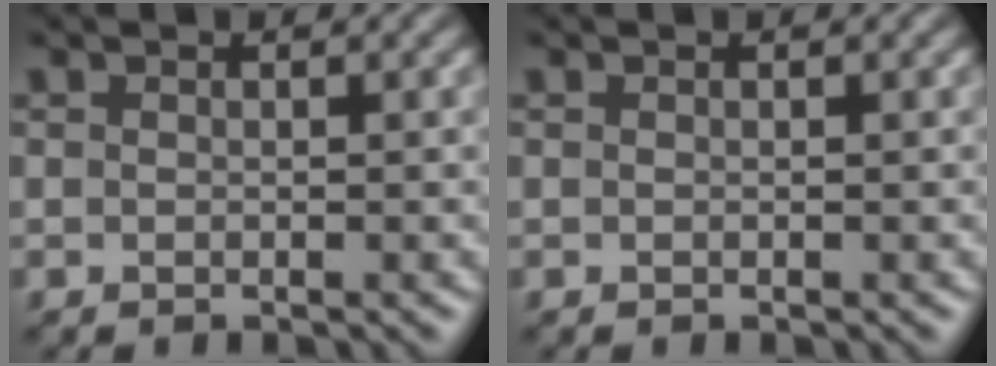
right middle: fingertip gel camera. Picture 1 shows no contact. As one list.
[{"total": 0.0}]